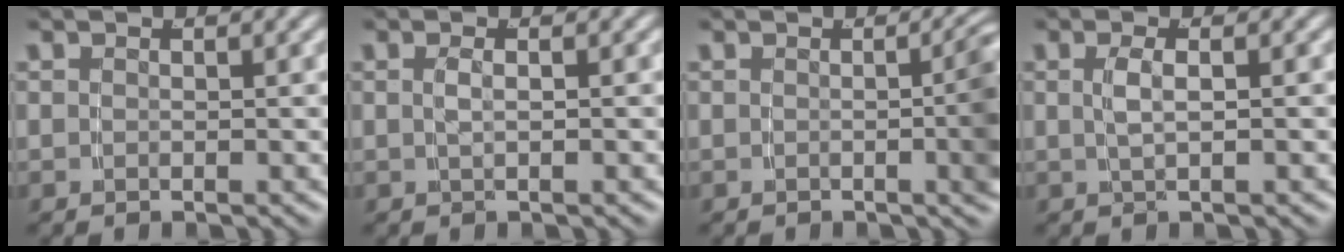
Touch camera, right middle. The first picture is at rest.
{"total": 1.1, "force": [-0.2, -0.5, 1.0], "torque": [-0.019, -0.001, 0.002]}
{"total": 4.7, "force": [-0.4, 1.1, 4.6], "torque": [-0.037, 0.012, -0.013]}
{"total": 1.6, "force": [-0.1, -0.4, 1.6], "torque": [-0.033, -0.002, 0.006]}